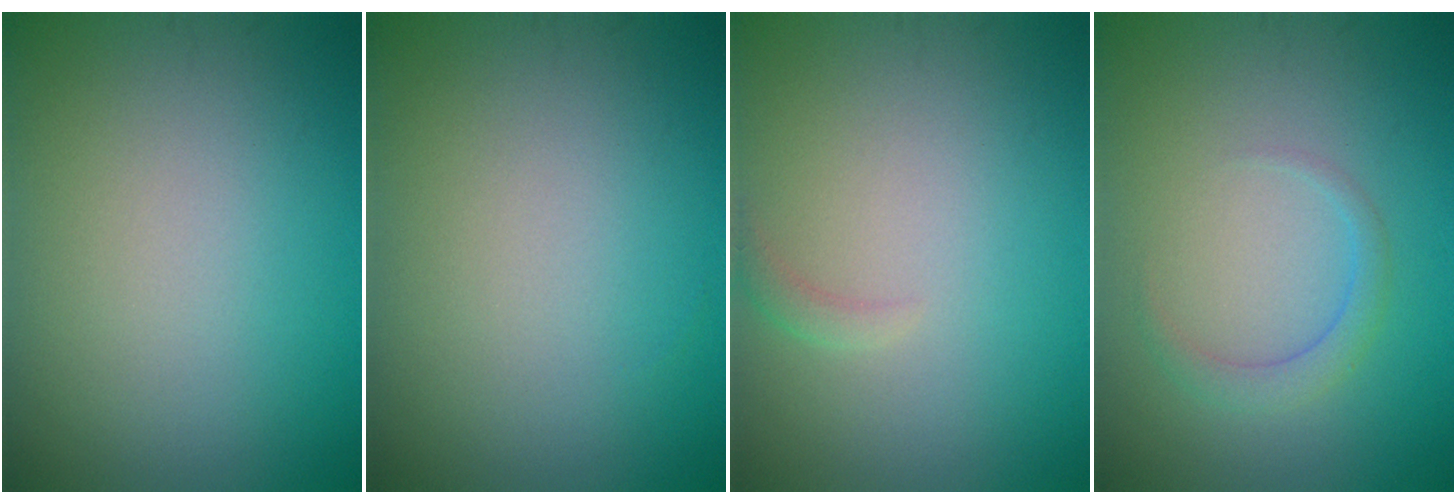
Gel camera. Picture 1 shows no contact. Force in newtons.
{"total": 0.0}
{"total": 1.0, "press": 0.9, "slide": 0.2}
{"total": 1.7, "press": 1.7, "slide": 0.1}